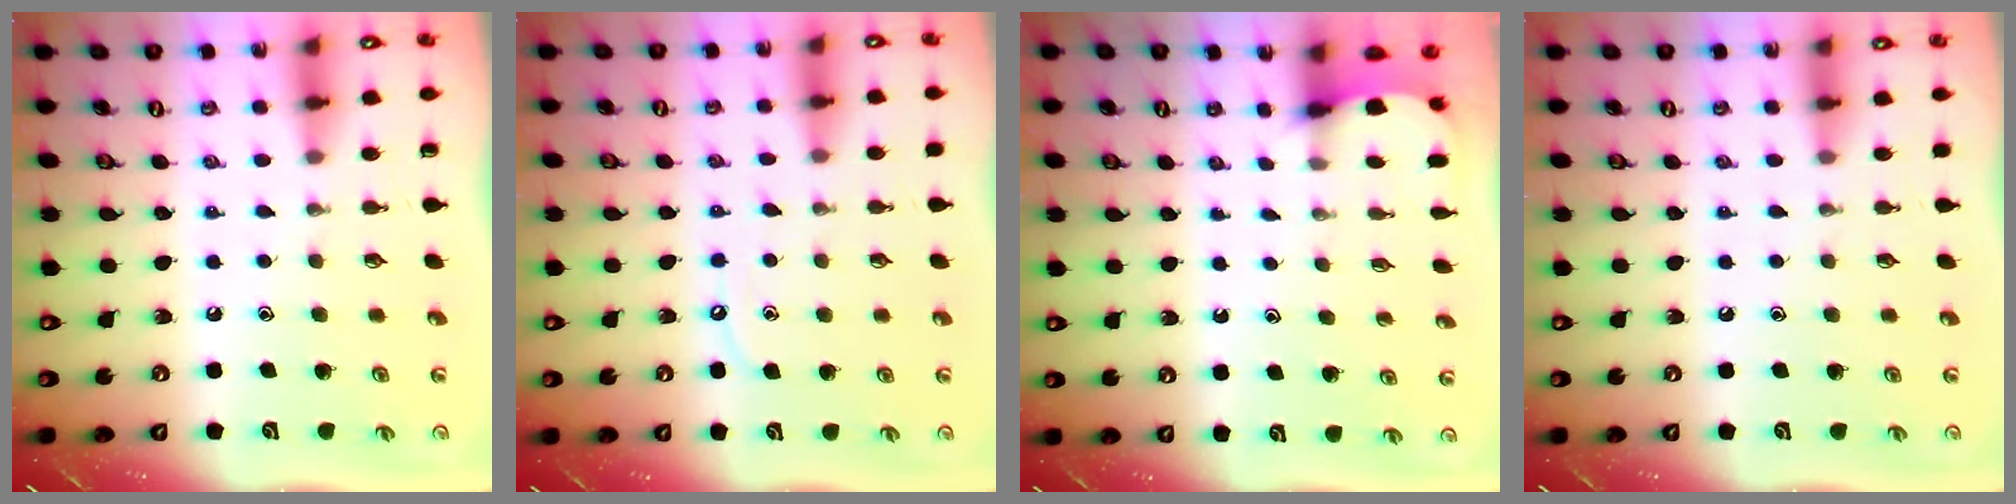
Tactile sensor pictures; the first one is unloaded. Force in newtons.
{"total": 5.5, "press": 5.5, "slide": 0.5}
{"total": 2.6, "press": 2.6, "slide": 0.3}
{"total": 1.9, "press": 1.9, "slide": 0.1}